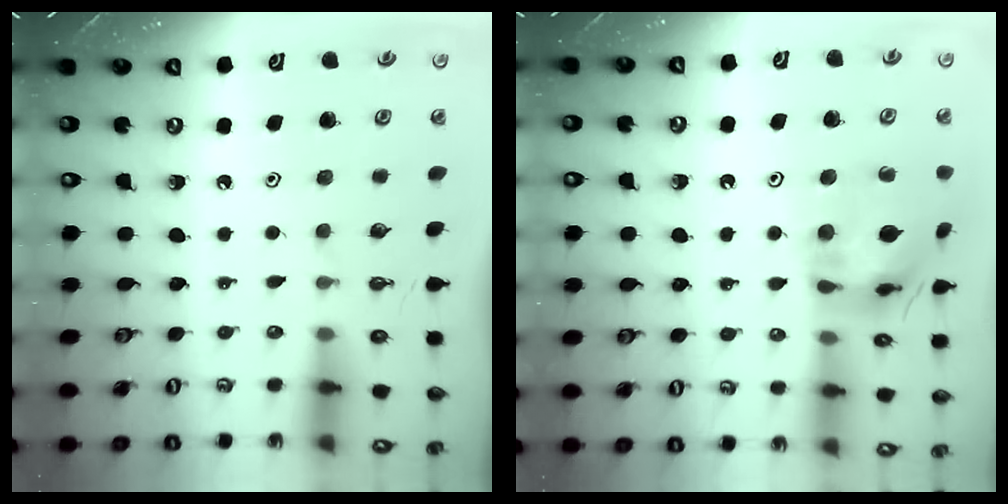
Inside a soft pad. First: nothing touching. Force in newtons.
{"total": 13.6, "press": 13.6, "slide": 1.3}